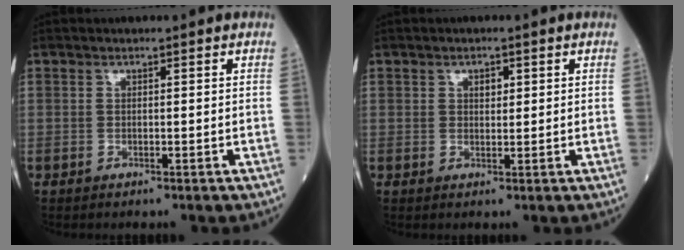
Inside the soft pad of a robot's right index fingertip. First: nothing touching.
{"total": 1.6, "force": [0.6, 1.0, 1.1], "torque": [-0.014, -0.001, 0.010]}